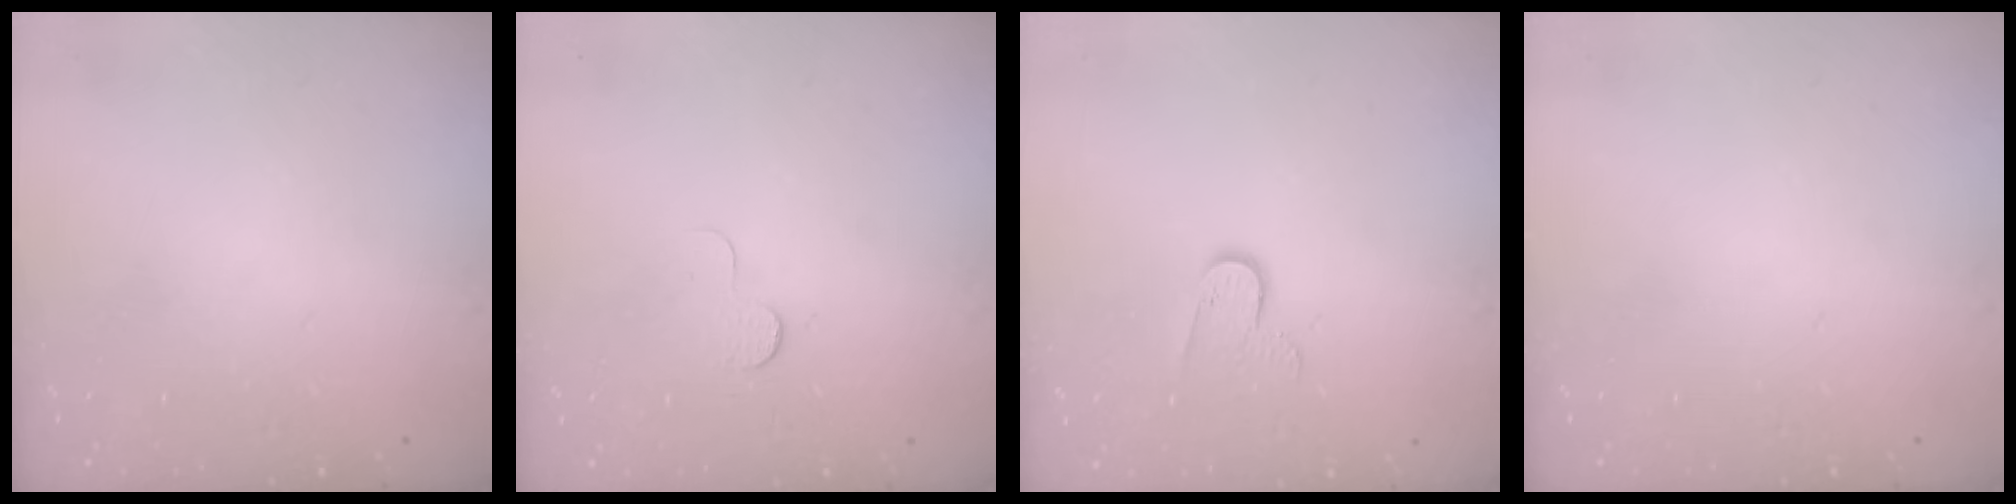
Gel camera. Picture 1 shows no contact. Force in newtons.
{"total": 3.9, "press": 3.9, "slide": 0.4}
{"total": 7.6, "press": 7.6, "slide": 0.7}
{"total": 0.0}